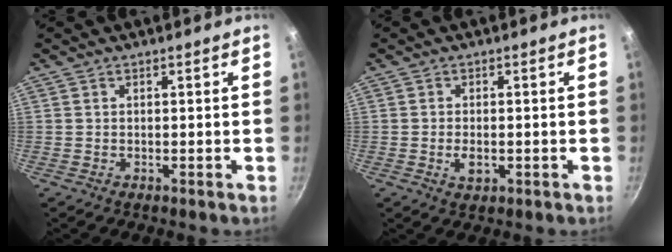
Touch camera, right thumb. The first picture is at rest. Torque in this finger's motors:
{"motor_torque": [-0.49, -0.08, -0.14, 0.16, -0.02]}